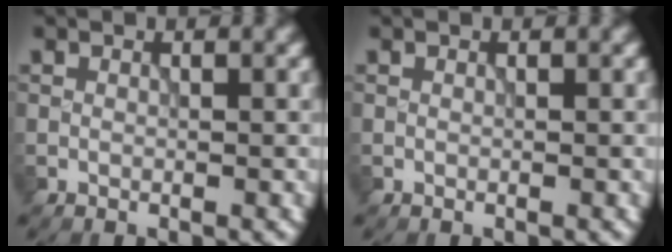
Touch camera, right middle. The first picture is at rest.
{"total": 0.0}